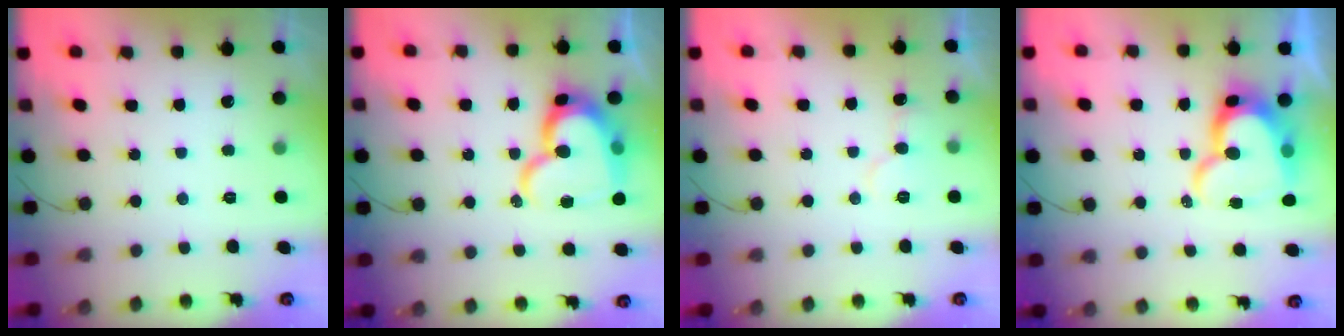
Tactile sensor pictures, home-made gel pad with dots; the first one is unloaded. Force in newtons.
{"total": 18.1, "press": 18.1, "slide": 1.3}
{"total": 7.0, "press": 7.0, "slide": 0.5}
{"total": 16.6, "press": 16.6, "slide": 1.2}